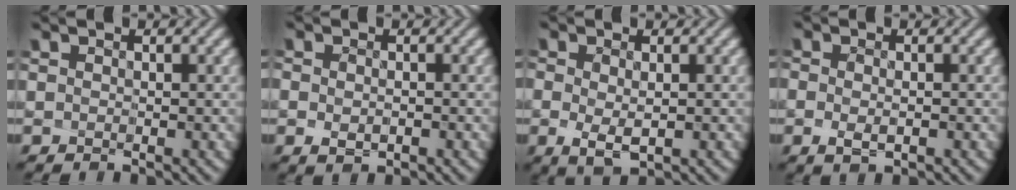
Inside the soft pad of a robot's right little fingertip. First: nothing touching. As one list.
[{"total": 1.2, "force": [-1.1, 0.2, 0.6], "torque": [0.000, -0.017, -0.006]}, {"total": 2.3, "force": [-1.3, 0.6, 1.7], "torque": [-0.033, -0.023, -0.005]}, {"total": 1.4, "force": [-1.3, 0.0, 0.6], "torque": [-0.008, -0.020, -0.006]}]